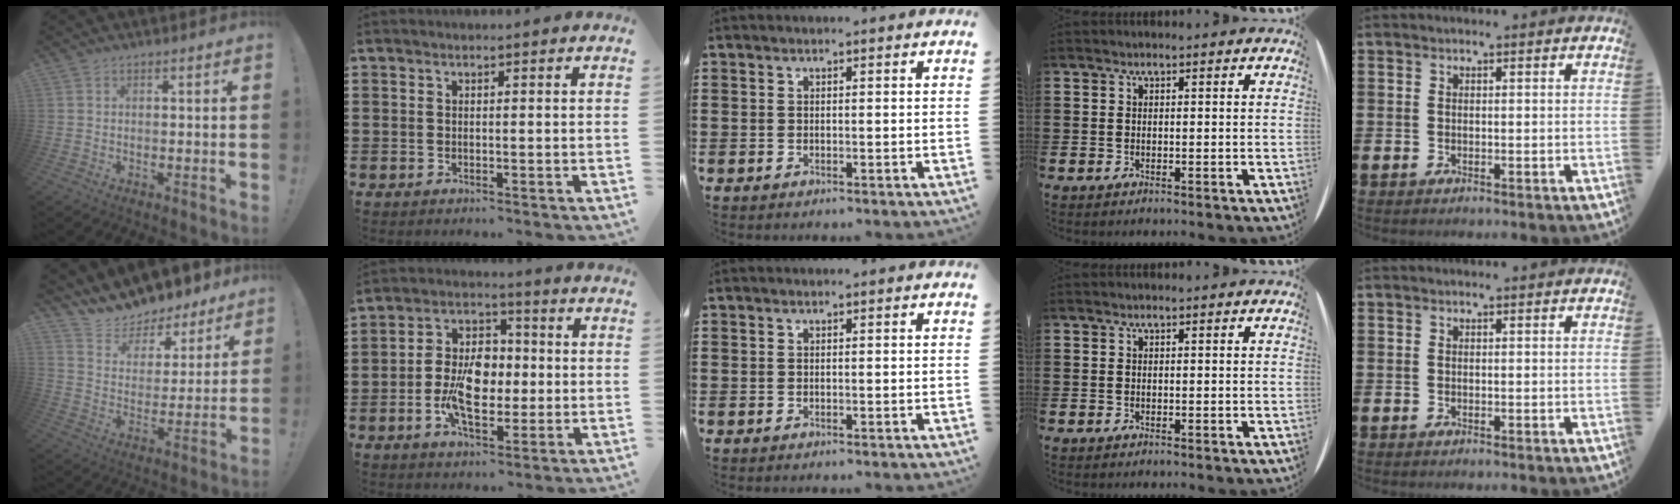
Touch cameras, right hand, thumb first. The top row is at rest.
{"thumb": {"total": 11.3, "force": [10.7, 3.5, 1.6], "torque": [-0.055, -0.096, 0.192]}, "index": {"total": 9.0, "force": [-1.4, 5.7, 6.8], "torque": [-0.145, 0.007, -0.032]}}